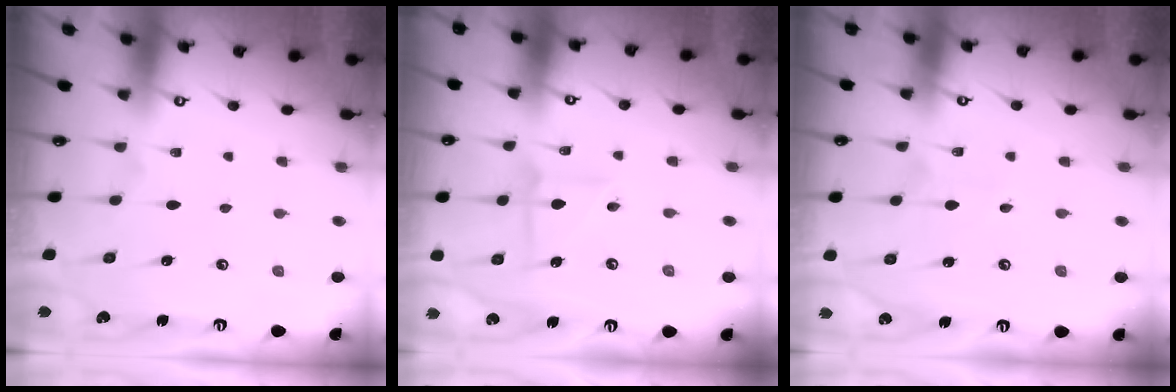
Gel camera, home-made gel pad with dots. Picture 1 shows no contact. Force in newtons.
{"total": 5.7, "press": 5.6, "slide": 1.1}
{"total": 2.7, "press": 2.7, "slide": 0.2}